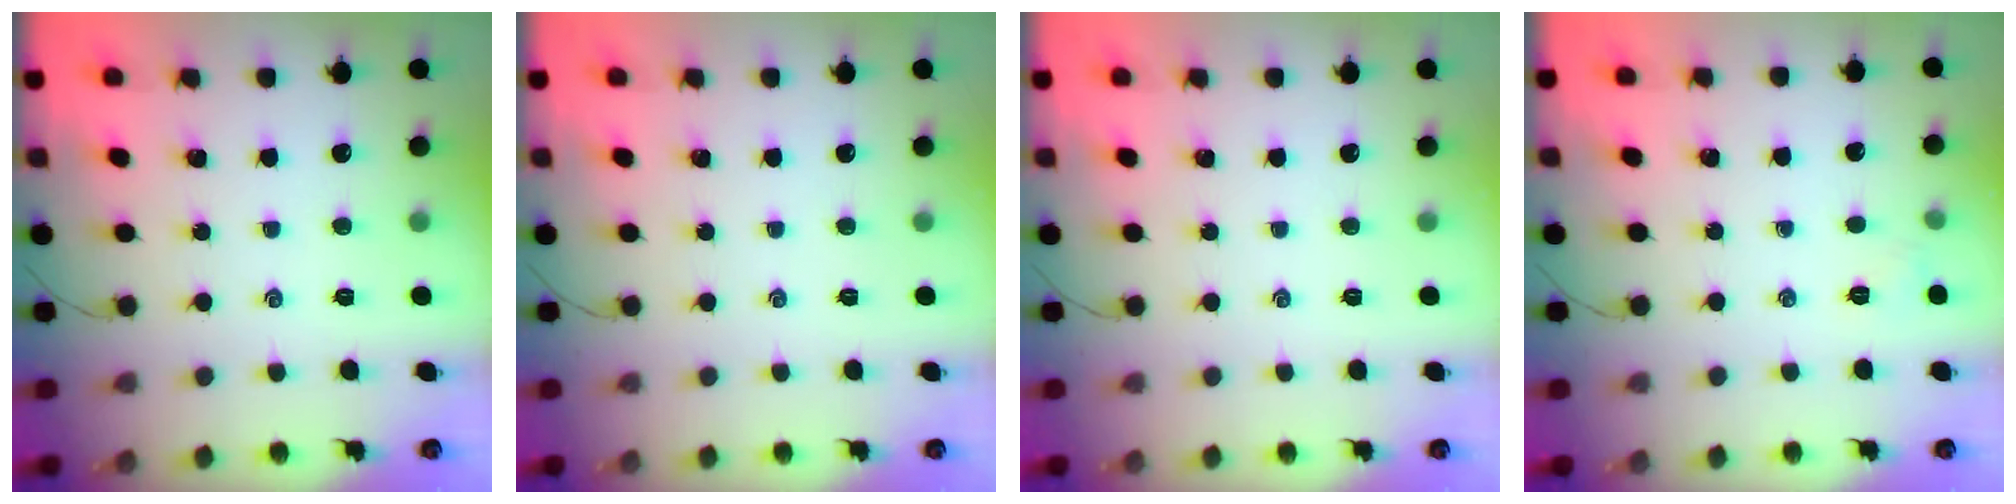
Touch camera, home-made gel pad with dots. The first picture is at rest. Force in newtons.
{"total": 0.0}
{"total": 0.0}
{"total": 3.8, "press": 3.6, "slide": 1.1}